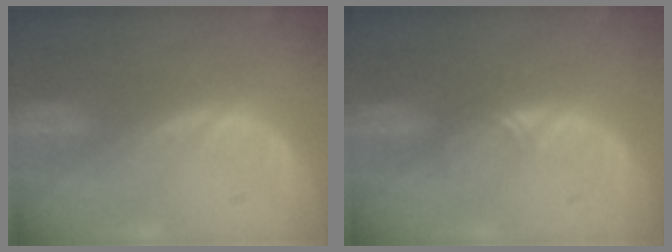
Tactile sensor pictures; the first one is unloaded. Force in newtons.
{"total": 1.4, "press": 1.1, "slide": 0.9}